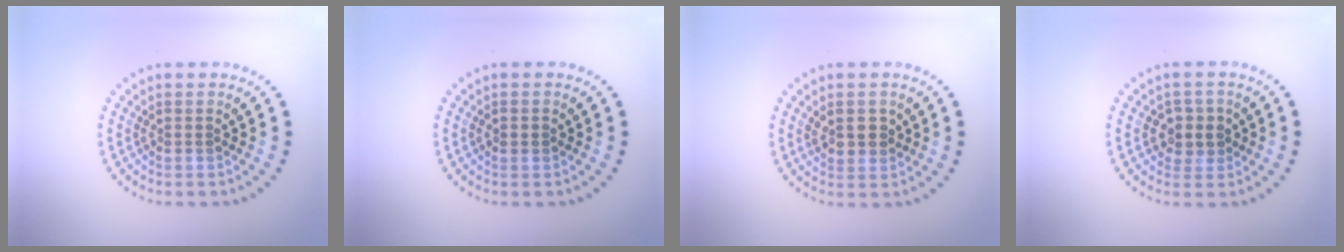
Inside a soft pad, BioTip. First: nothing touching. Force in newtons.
{"total": 1.0, "press": 1.0, "slide": 0.1}
{"total": 1.9, "press": 1.9, "slide": 0.5}
{"total": 2.4, "press": 2.2, "slide": 0.9}